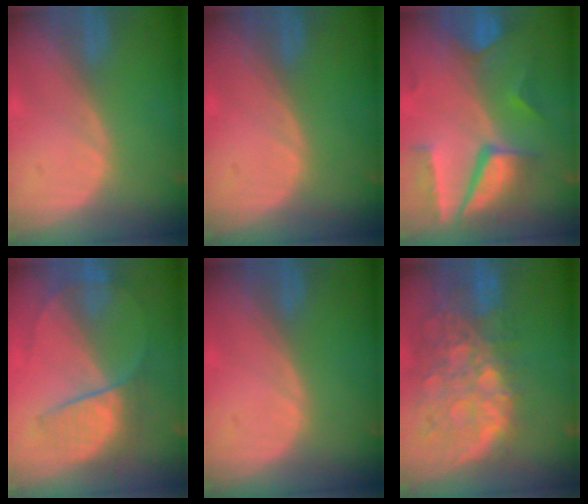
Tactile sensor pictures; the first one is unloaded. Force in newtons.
{"total": 0.0}
{"total": 10.4, "press": 8.7, "slide": 5.7}
{"total": 6.6, "press": 6.5, "slide": 1.5}
{"total": 0.0}
{"total": 13.0, "press": 10.7, "slide": 7.4}